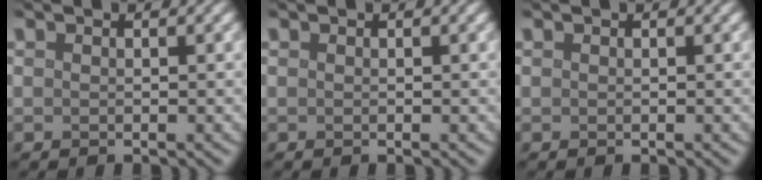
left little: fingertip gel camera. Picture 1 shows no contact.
{"total": 0.0}
{"total": 0.0}